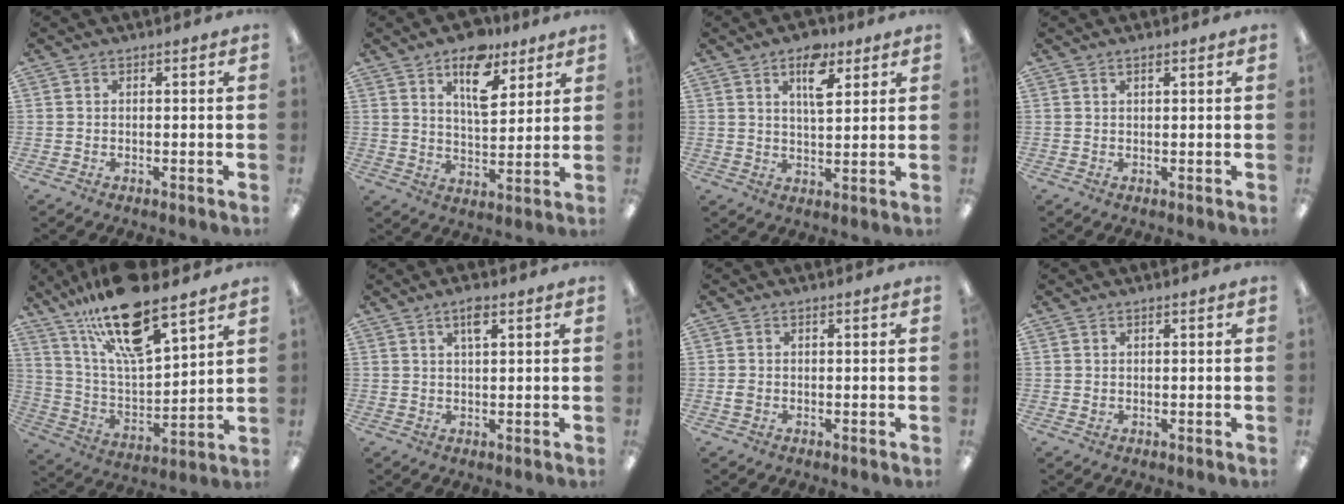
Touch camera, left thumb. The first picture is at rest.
{"total": 12.6, "force": [7.6, 6.4, 7.8], "torque": [-0.098, -0.037, 0.126]}
{"total": 9.0, "force": [4.7, 4.3, 6.4], "torque": [-0.090, -0.015, 0.074]}
{"total": 1.0, "force": [0.8, 0.2, 0.6], "torque": [-0.014, 0.001, 0.013]}
{"total": 19.6, "force": [14.3, 5.6, 12.3], "torque": [-0.225, -0.081, 0.245]}
{"total": 2.6, "force": [1.5, 0.7, 2.0], "torque": [-0.036, 0.002, 0.024]}
{"total": 1.2, "force": [-0.2, 0.9, 0.8], "torque": [-0.016, 0.003, -0.004]}
{"total": 0.5, "force": [0.4, 0.2, 0.3], "torque": [-0.007, 0.001, 0.006]}